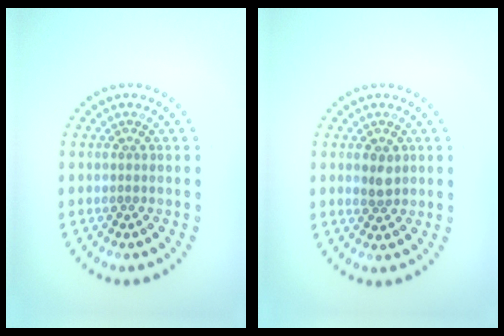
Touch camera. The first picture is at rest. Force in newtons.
{"total": 1.7, "press": 1.7, "slide": 0.3}